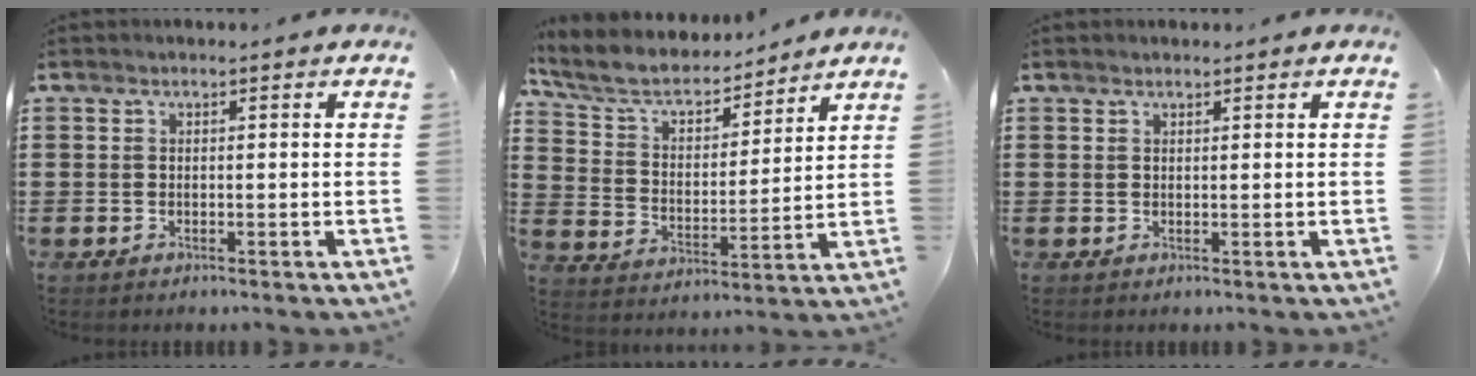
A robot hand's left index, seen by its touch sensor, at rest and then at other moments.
{"total": 6.3, "force": [5.4, 2.3, 2.5], "torque": [-0.076, -0.029, 0.089]}
{"total": 0.8, "force": [0.7, 0.2, 0.2], "torque": [-0.006, 0.000, 0.014]}